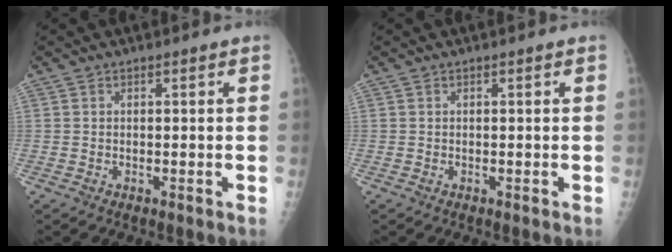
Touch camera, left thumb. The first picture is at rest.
{"total": 0.0}